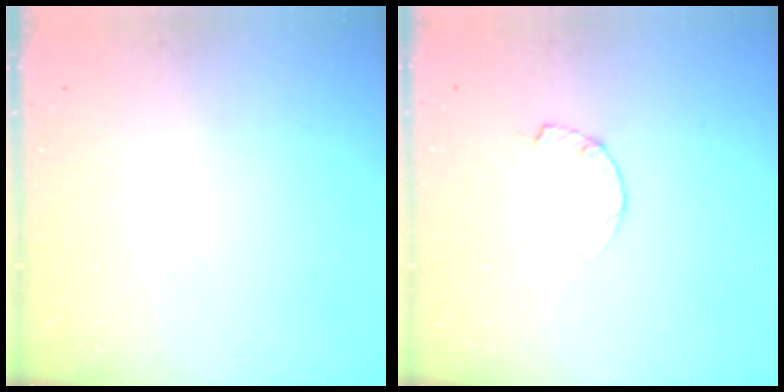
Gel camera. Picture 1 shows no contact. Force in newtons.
{"total": 1.0, "press": 0.9, "slide": 0.2}